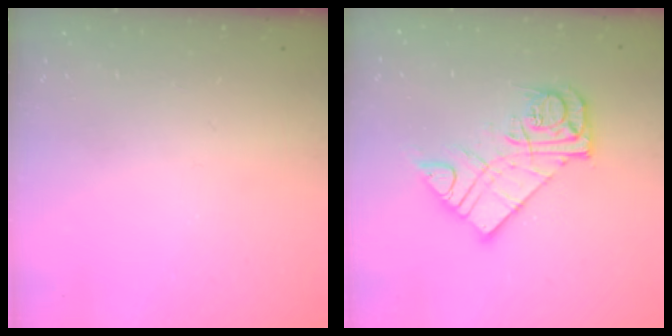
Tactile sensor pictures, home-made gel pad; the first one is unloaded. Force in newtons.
{"total": 13.7, "press": 13.7, "slide": 1.4}